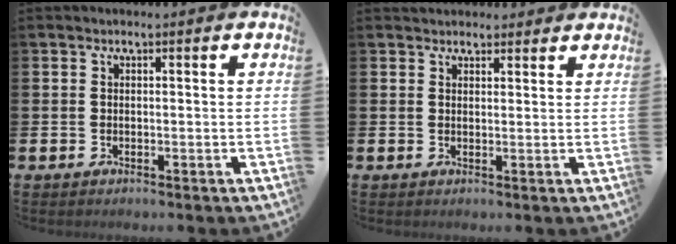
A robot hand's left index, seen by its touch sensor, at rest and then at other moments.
{"total": 2.4, "force": [2.2, 0.9, 0.0], "torque": [0.017, -0.009, 0.038]}